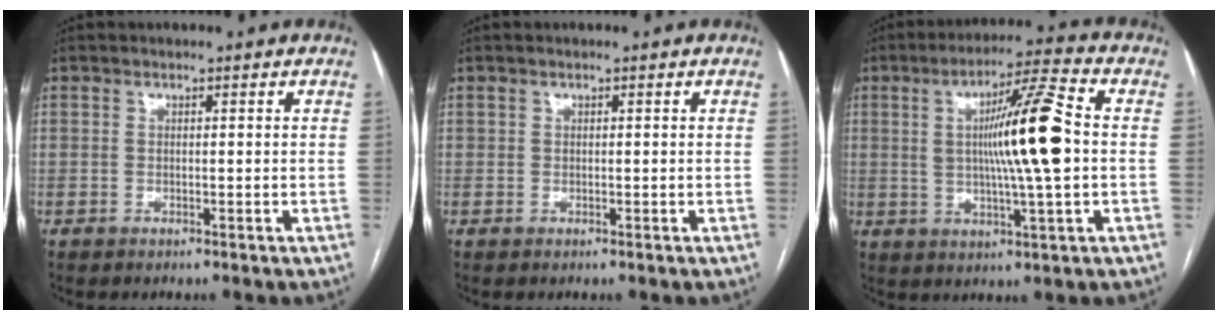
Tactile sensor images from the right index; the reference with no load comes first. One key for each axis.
{"total": 0.0}
{"total": 12.9, "fx": 0.9, "fy": 0.3, "fz": 12.9, "tx": -0.218, "ty": 0.007, "tz": 0.013}